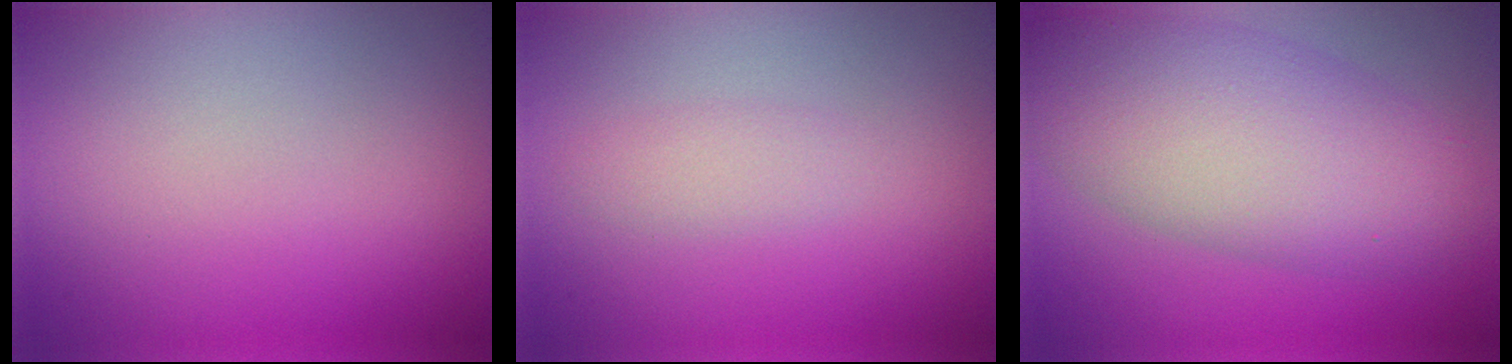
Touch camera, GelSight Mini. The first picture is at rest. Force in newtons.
{"total": 1.4, "press": 1.4, "slide": 0.1}
{"total": 9.4, "press": 9.4, "slide": 0.4}